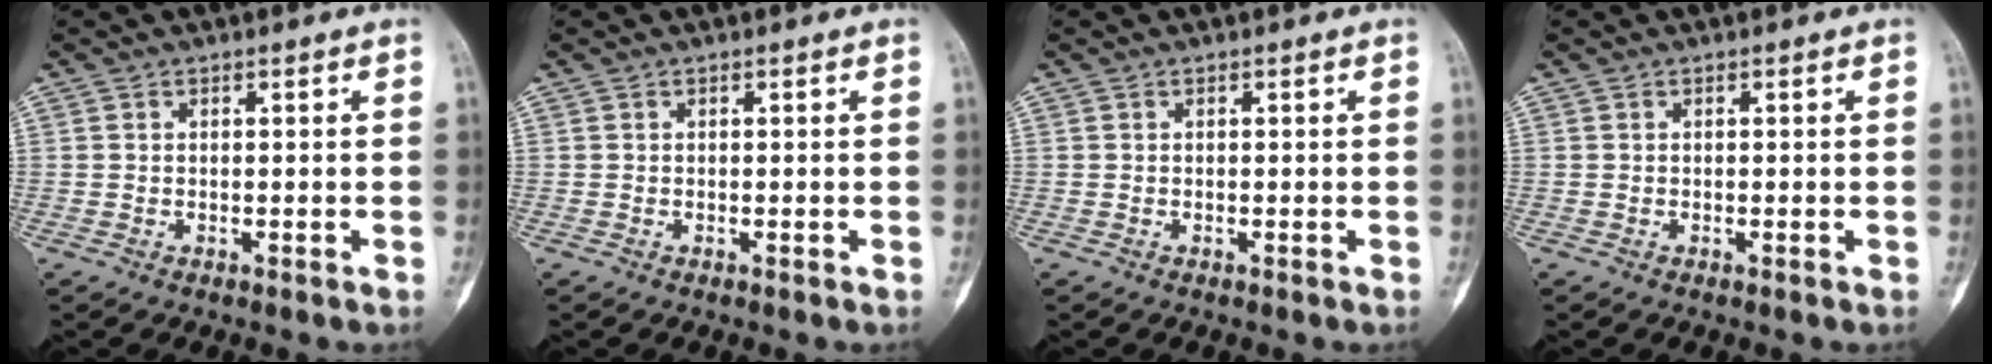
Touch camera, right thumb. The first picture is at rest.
{"total": 0.0}
{"total": 0.0}
{"total": 0.0}